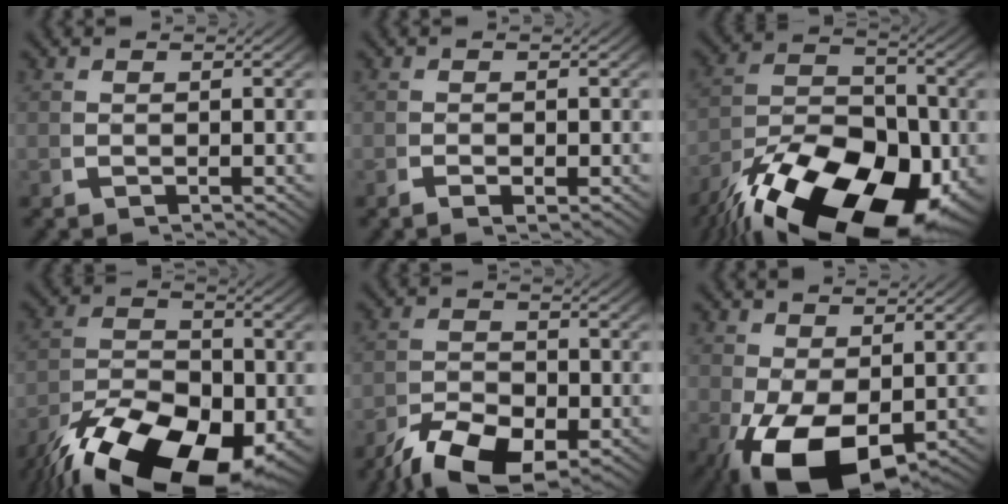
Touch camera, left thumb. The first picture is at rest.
{"total": 0.9, "force": [-0.4, 0.4, 0.8], "torque": [-0.015, -0.005, -0.007]}
{"total": 17.4, "force": [-7.1, 10.2, 12.1], "torque": [-0.195, -0.060, -0.089]}
{"total": 13.7, "force": [-6.6, 7.6, 9.3], "torque": [-0.150, -0.051, -0.082]}
{"total": 7.6, "force": [-4.7, 4.2, 4.3], "torque": [-0.072, -0.029, -0.071]}
{"total": 9.0, "force": [-2.7, 5.0, 6.9], "torque": [-0.144, -0.051, -0.013]}